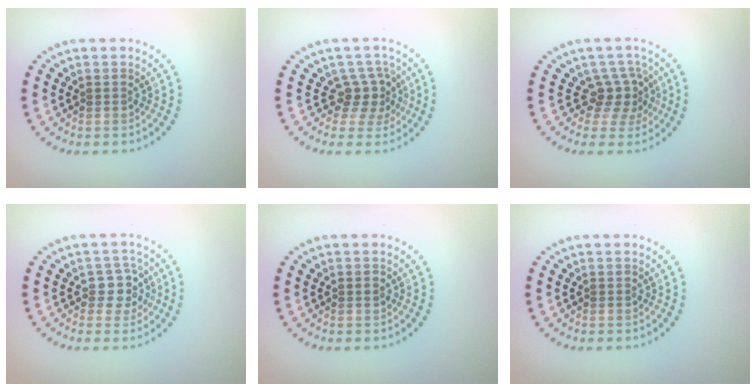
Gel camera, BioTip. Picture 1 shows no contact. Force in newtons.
{"total": 2.7, "press": 1.9, "slide": 1.9}
{"total": 2.9, "press": 2.1, "slide": 2.0}
{"total": 2.4, "press": 2.0, "slide": 1.3}
{"total": 0.6, "press": 0.6, "slide": 0.2}
{"total": 0.0}